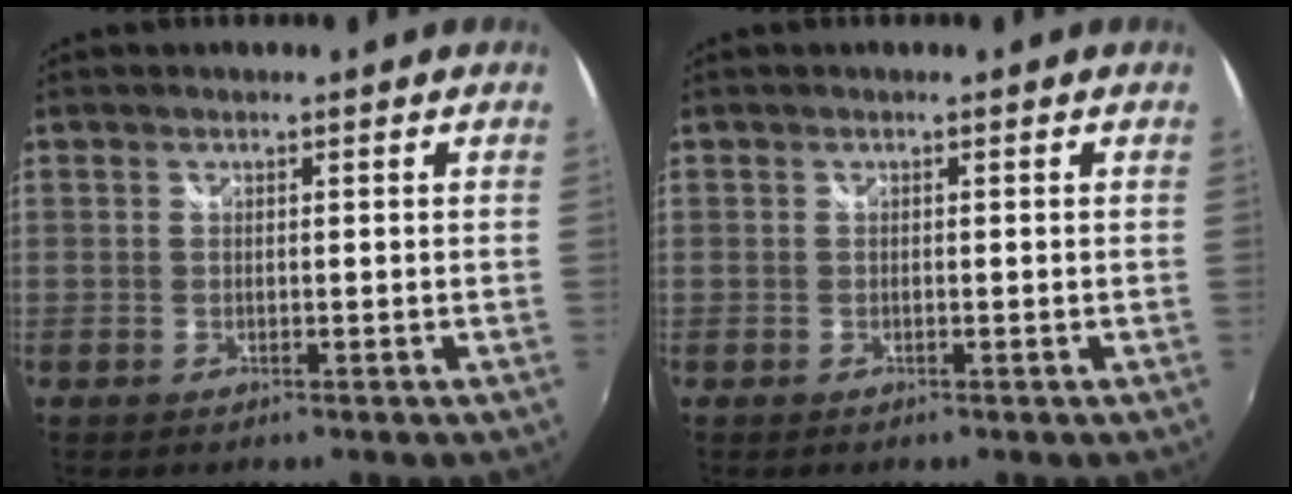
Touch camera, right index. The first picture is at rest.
{"total": 0.0}